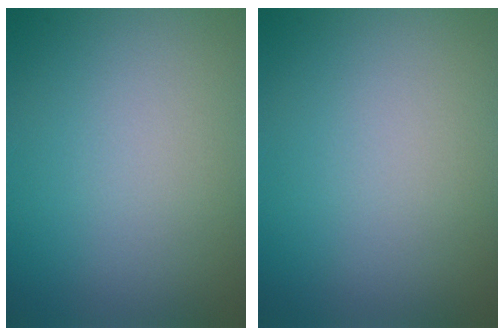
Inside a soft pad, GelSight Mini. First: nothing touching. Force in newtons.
{"total": 0.0}